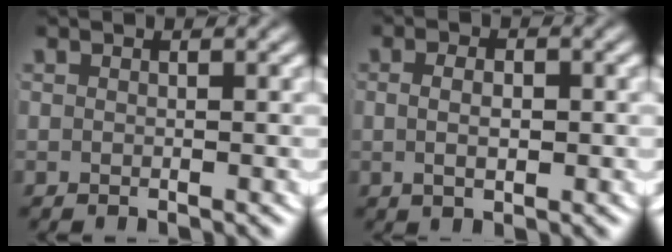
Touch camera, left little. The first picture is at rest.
{"total": 1.7, "force": [-0.2, 0.6, 1.6], "torque": [-0.023, -0.004, 0.004]}